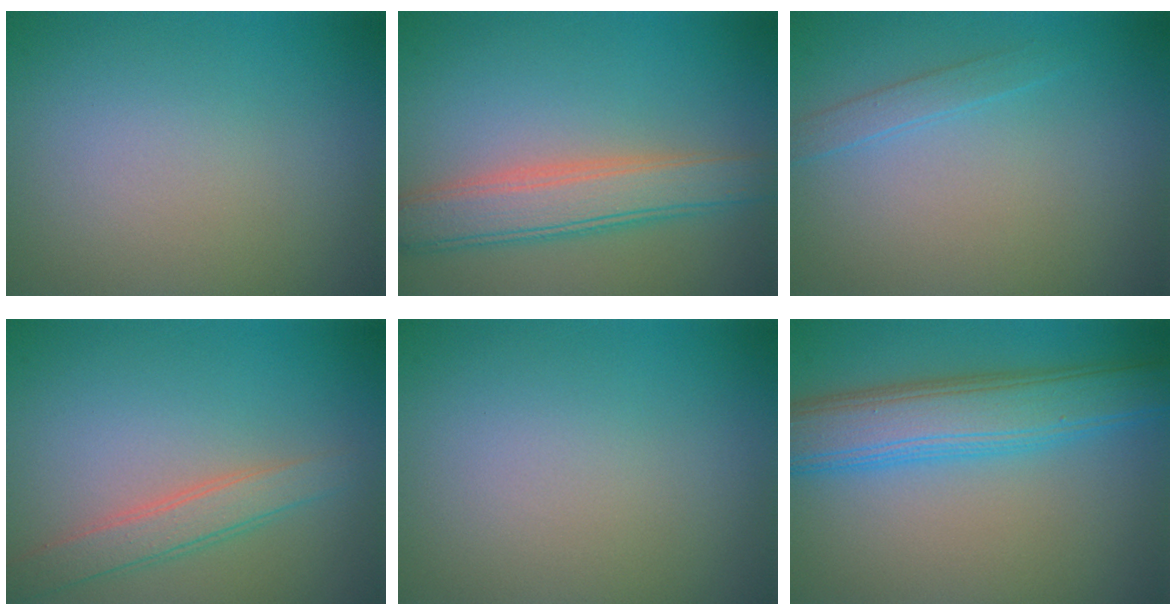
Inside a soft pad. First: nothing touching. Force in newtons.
{"total": 4.7, "press": 4.7, "slide": 0.2}
{"total": 1.3, "press": 1.3, "slide": 0.1}
{"total": 2.8, "press": 2.8, "slide": 0.1}
{"total": 0.0}
{"total": 6.7, "press": 6.7, "slide": 0.2}